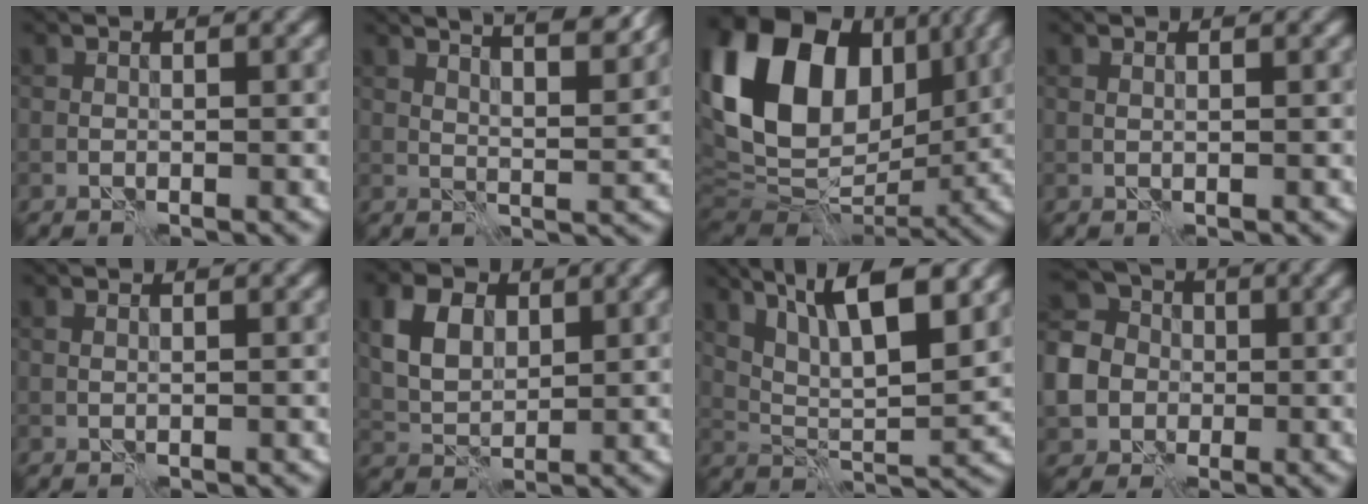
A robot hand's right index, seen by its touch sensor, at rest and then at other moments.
{"total": 9.8, "force": [7.0, 2.9, 6.1], "torque": [-0.053, 0.026, 0.061]}
{"total": 19.2, "force": [4.6, 13.7, 12.6], "torque": [-0.230, 0.029, 0.100]}
{"total": 0.0}
{"total": 0.0}
{"total": 5.1, "force": [1.6, 3.5, 3.3], "torque": [-0.074, 0.000, 0.029]}
{"total": 10.1, "force": [6.0, 2.9, 7.7], "torque": [-0.125, 0.011, 0.085]}
{"total": 9.8, "force": [-2.1, 8.8, 3.7], "torque": [-0.092, -0.011, -0.061]}